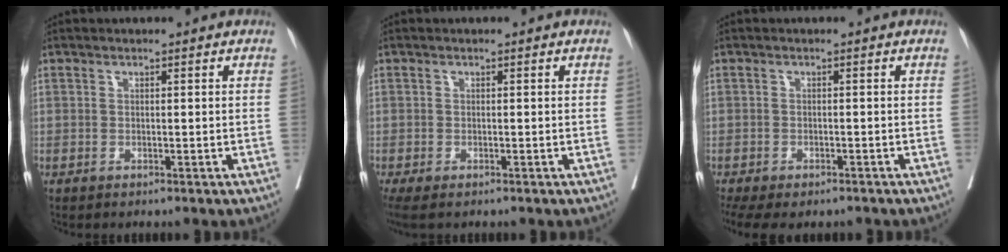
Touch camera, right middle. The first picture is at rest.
{"total": 3.8, "force": [-2.8, 1.1, 2.2], "torque": [-0.036, -0.014, -0.046]}
{"total": 10.6, "force": [-7.9, 4.7, 5.2], "torque": [-0.119, -0.007, -0.106]}